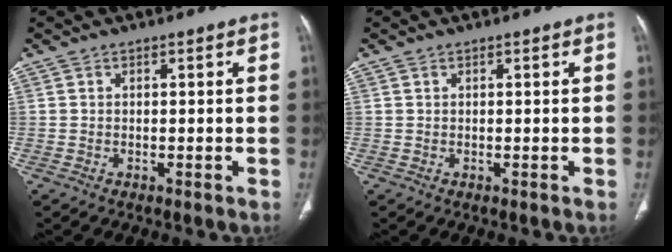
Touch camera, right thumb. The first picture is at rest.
{"total": 0.0}